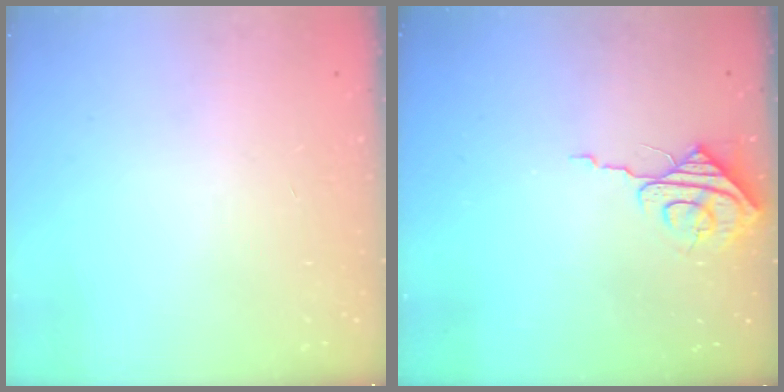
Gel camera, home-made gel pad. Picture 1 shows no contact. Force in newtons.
{"total": 7.9, "press": 7.9, "slide": 0.5}